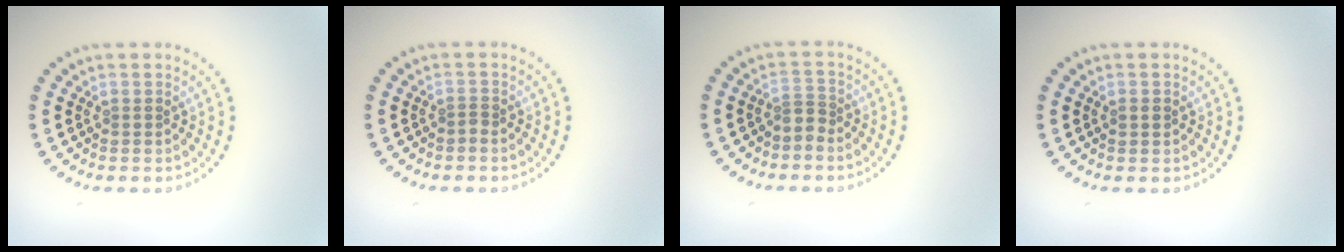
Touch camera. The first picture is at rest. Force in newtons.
{"total": 0.5, "press": 0.2, "slide": 0.5}
{"total": 1.3, "press": 0.9, "slide": 0.9}
{"total": 1.1, "press": 1.1, "slide": 0.1}